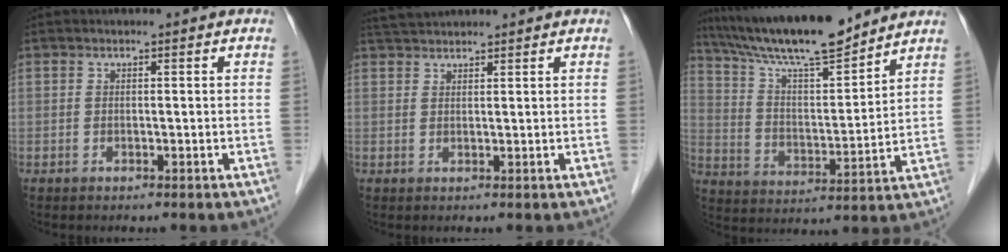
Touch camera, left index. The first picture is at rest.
{"total": 3.8, "force": [3.7, 0.4, 1.0], "torque": [-0.021, 0.032, 0.070]}
{"total": 15.9, "force": [14.0, 1.5, 7.6], "torque": [-0.138, 0.008, 0.245]}